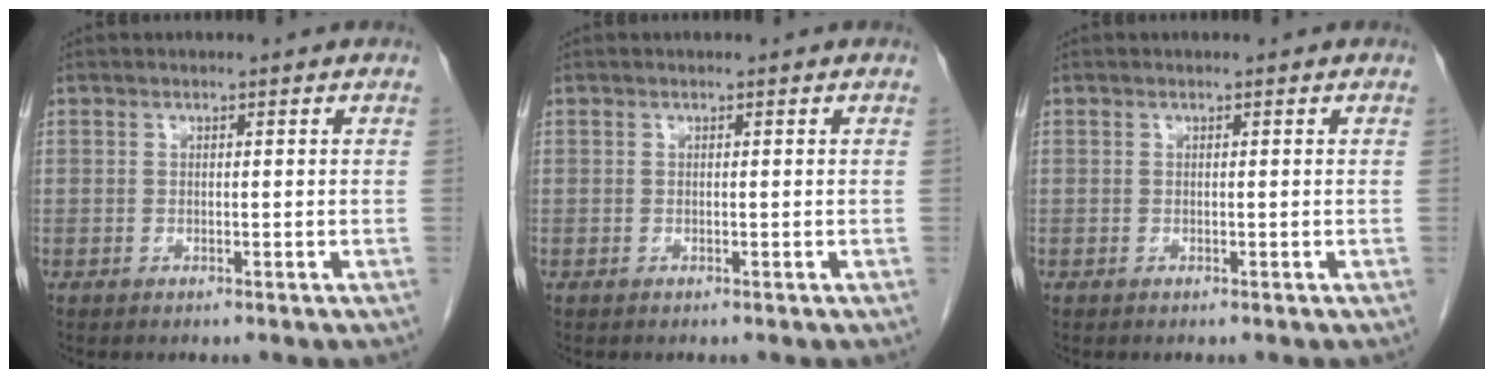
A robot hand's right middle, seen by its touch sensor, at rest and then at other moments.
{"total": 0.0}
{"total": 0.0}